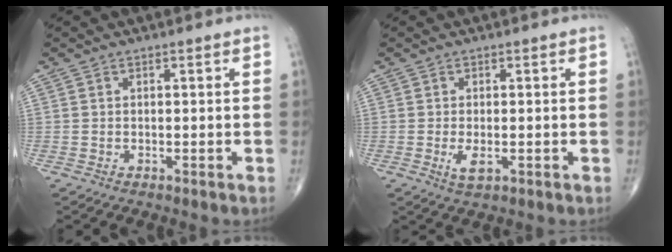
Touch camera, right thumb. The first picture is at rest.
{"total": 2.8, "force": [-0.7, 1.1, 2.5], "torque": [-0.052, -0.007, -0.011]}